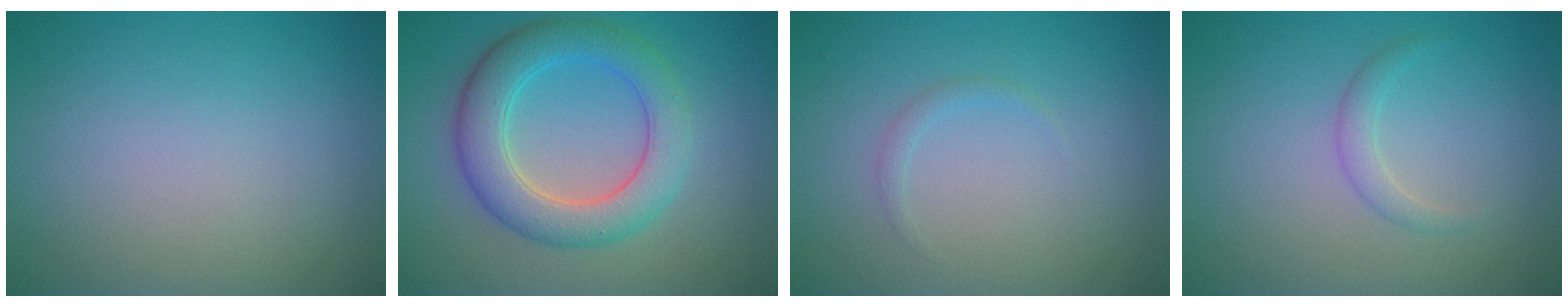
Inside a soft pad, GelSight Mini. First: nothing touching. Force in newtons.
{"total": 5.9, "press": 5.9, "slide": 0.0}
{"total": 0.7, "press": 0.7, "slide": 0.0}
{"total": 1.2, "press": 1.2, "slide": 0.0}